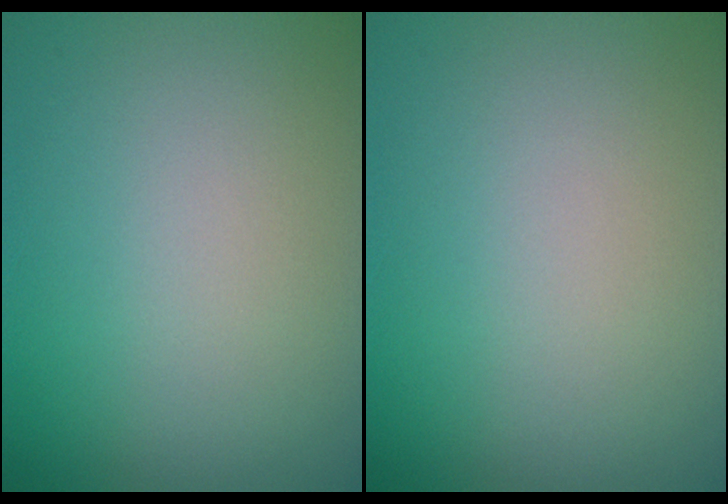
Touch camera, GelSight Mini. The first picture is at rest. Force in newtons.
{"total": 0.0}